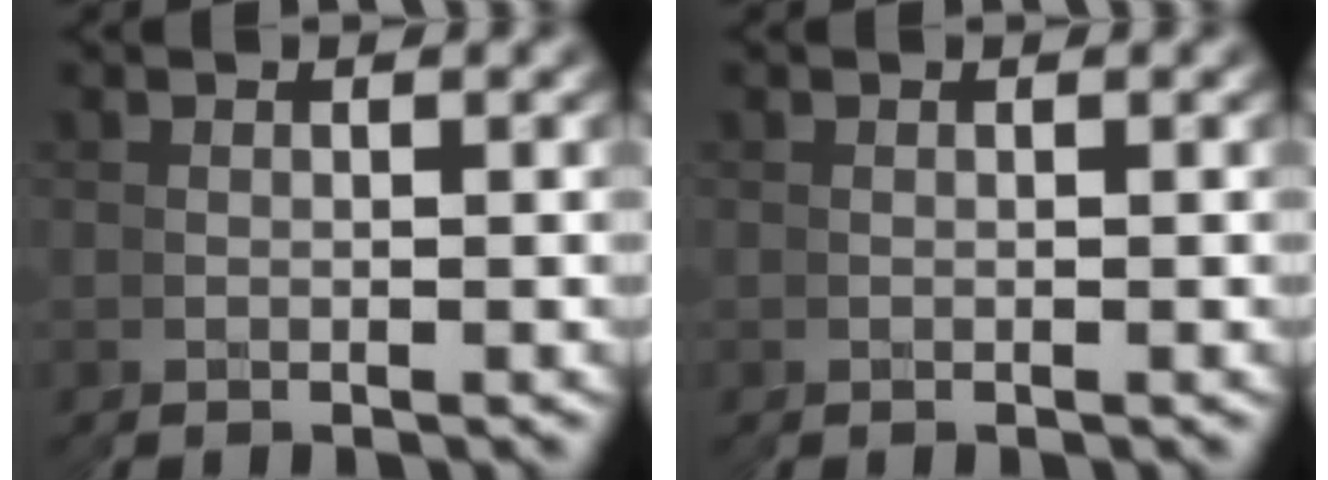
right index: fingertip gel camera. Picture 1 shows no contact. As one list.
[{"total": 0.0}]